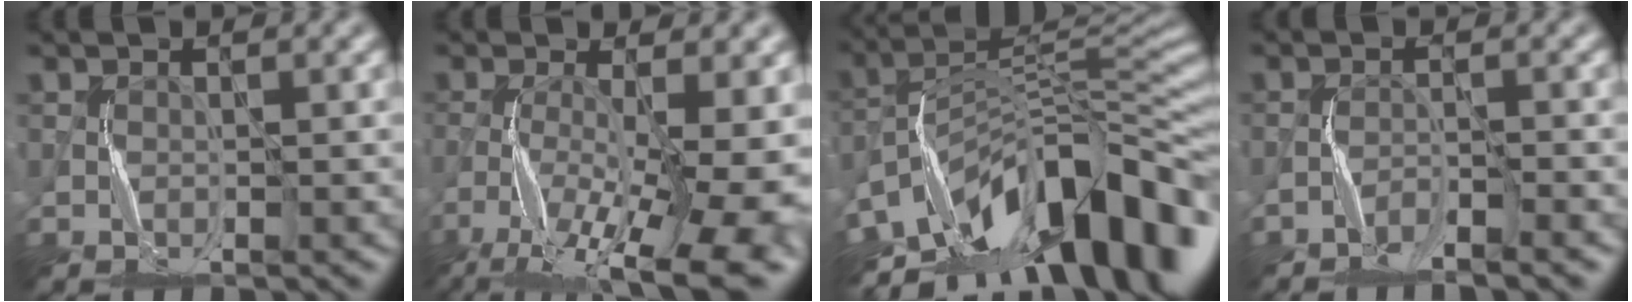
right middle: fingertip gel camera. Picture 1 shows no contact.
{"total": 11.0, "force": [-4.3, 3.6, 9.5], "torque": [-0.190, -0.016, -0.074]}
{"total": 14.9, "force": [-8.5, 6.5, 10.4], "torque": [-0.184, 0.025, -0.149]}
{"total": 1.8, "force": [-1.6, -0.1, 0.7], "torque": [-0.014, 0.002, -0.036]}